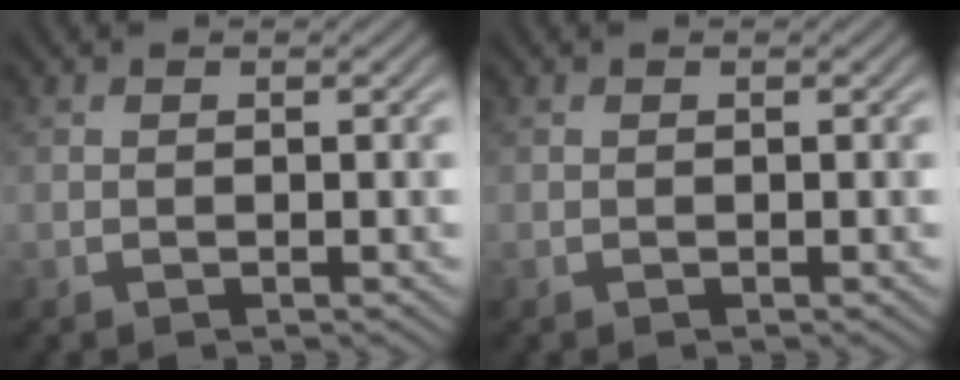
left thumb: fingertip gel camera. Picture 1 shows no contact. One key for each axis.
{"total": 0.0}